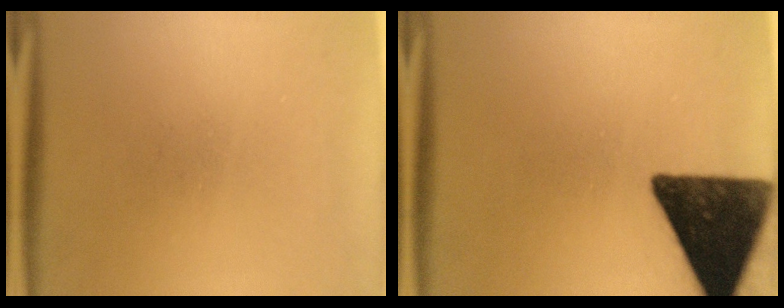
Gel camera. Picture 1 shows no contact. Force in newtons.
{"total": 16.3}